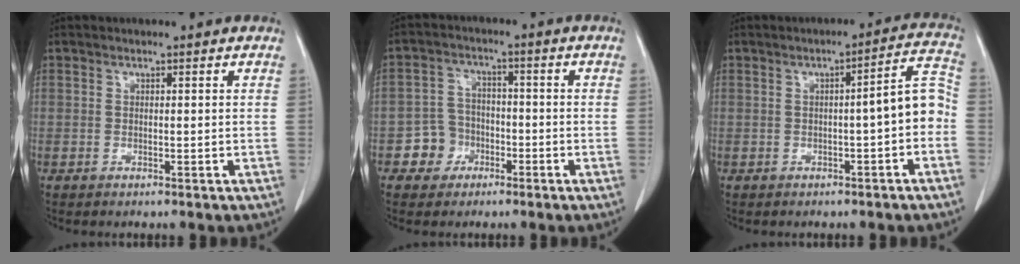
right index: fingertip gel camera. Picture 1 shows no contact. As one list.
[{"total": 5.2, "force": [-2.4, 4.5, 0.6], "torque": [-0.003, 0.018, -0.040]}, {"total": 6.0, "force": [-1.3, 0.7, 5.8], "torque": [-0.068, 0.027, -0.021]}]